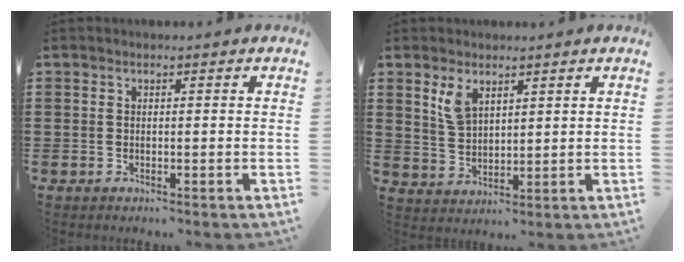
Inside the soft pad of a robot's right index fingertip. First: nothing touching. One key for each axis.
{"total": 4.3, "fx": 2.6, "fy": 2.3, "fz": 2.5, "tx": -0.057, "ty": 0.006, "tz": 0.048}